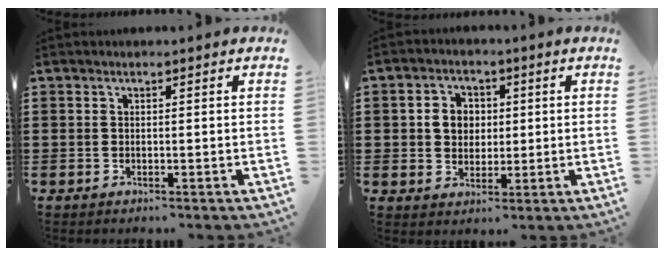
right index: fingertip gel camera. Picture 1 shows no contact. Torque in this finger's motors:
{"motor_torque": [0.28, -0.13, 0.22, 0.07]}